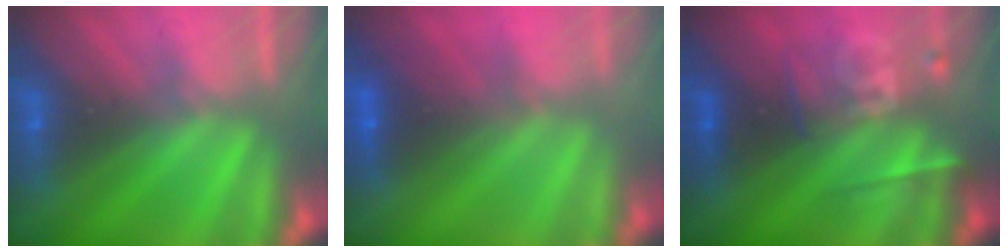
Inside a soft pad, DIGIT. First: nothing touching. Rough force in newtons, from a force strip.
{"total": 2.1}
{"total": 2.3}